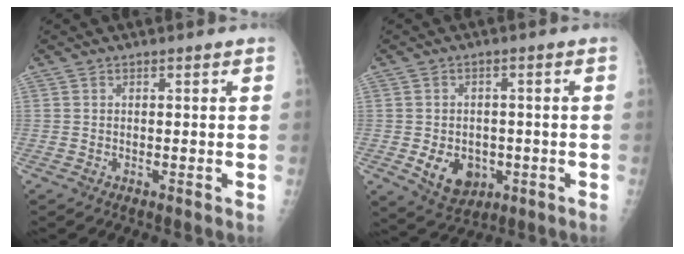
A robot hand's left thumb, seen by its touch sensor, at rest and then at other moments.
{"total": 8.1, "force": [-2.2, 6.2, 4.7], "torque": [-0.052, 0.006, -0.022]}